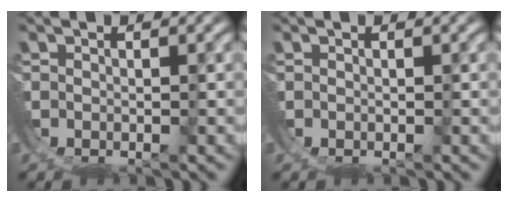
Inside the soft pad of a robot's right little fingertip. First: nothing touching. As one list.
[{"total": 0.0}]